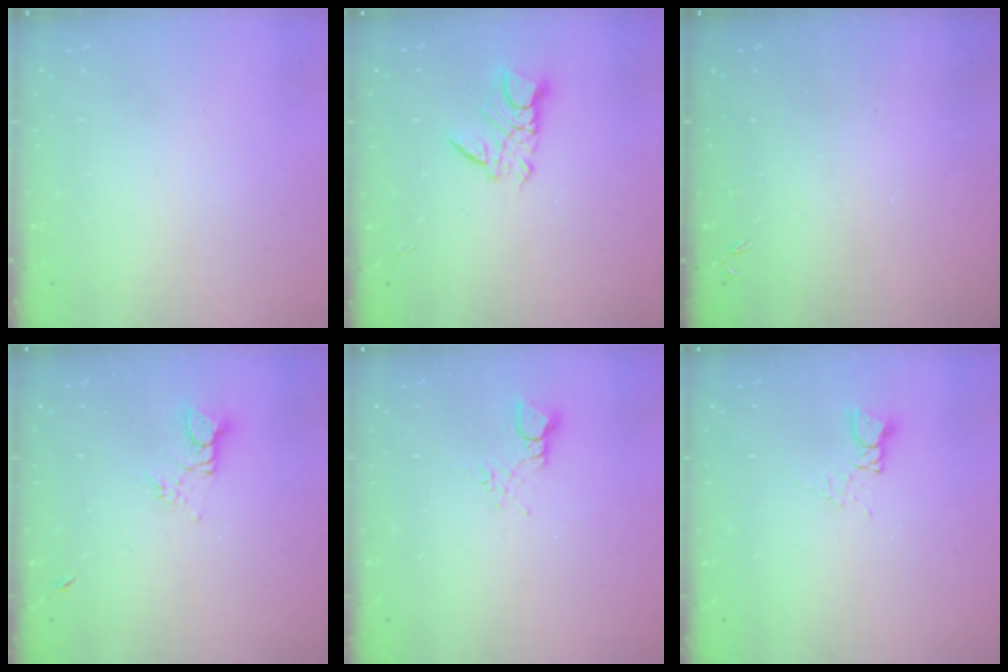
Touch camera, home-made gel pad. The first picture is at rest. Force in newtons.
{"total": 8.2, "press": 8.2, "slide": 0.6}
{"total": 0.0}
{"total": 3.8, "press": 3.8, "slide": 0.4}
{"total": 2.8, "press": 2.8, "slide": 0.5}
{"total": 3.9, "press": 3.9, "slide": 0.2}